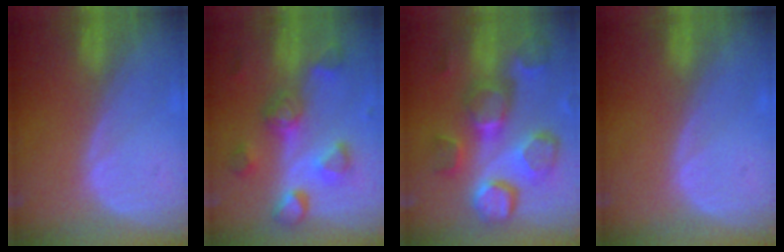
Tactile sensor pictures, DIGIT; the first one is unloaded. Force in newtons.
{"total": 8.2, "press": 8.0, "slide": 1.9}
{"total": 11.9, "press": 10.9, "slide": 4.8}
{"total": 0.0}